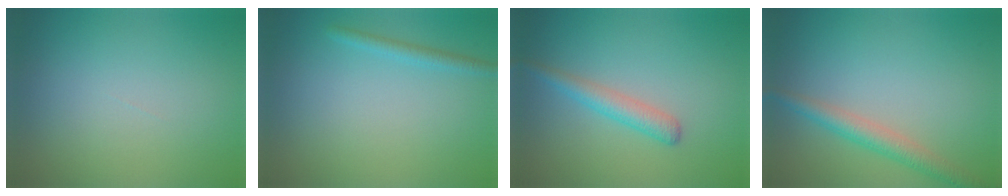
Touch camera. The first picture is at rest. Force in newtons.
{"total": 1.5, "press": 1.4, "slide": 0.1}
{"total": 2.4, "press": 2.3, "slide": 0.1}
{"total": 2.9, "press": 2.9, "slide": 0.1}